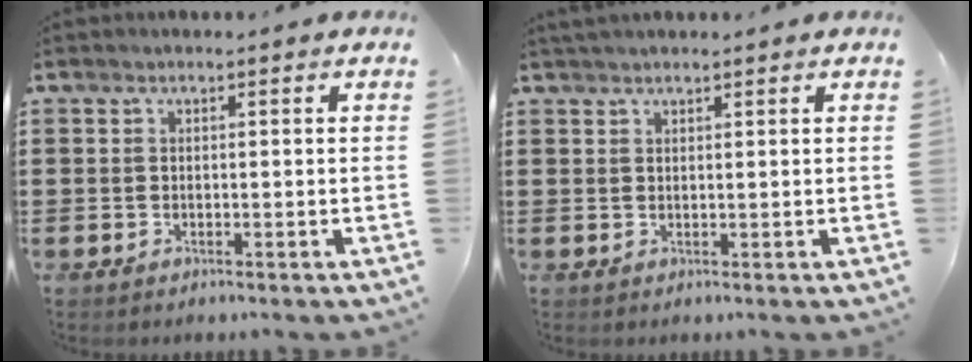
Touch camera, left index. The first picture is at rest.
{"total": 1.4, "force": [1.3, 0.2, 0.4], "torque": [-0.010, 0.001, 0.025]}